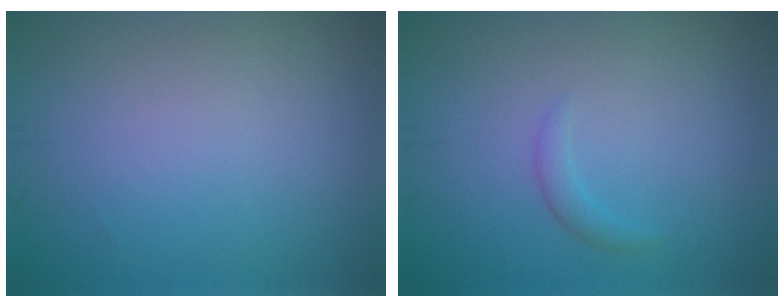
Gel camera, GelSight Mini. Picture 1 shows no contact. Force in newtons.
{"total": 1.0, "press": 0.9, "slide": 0.2}